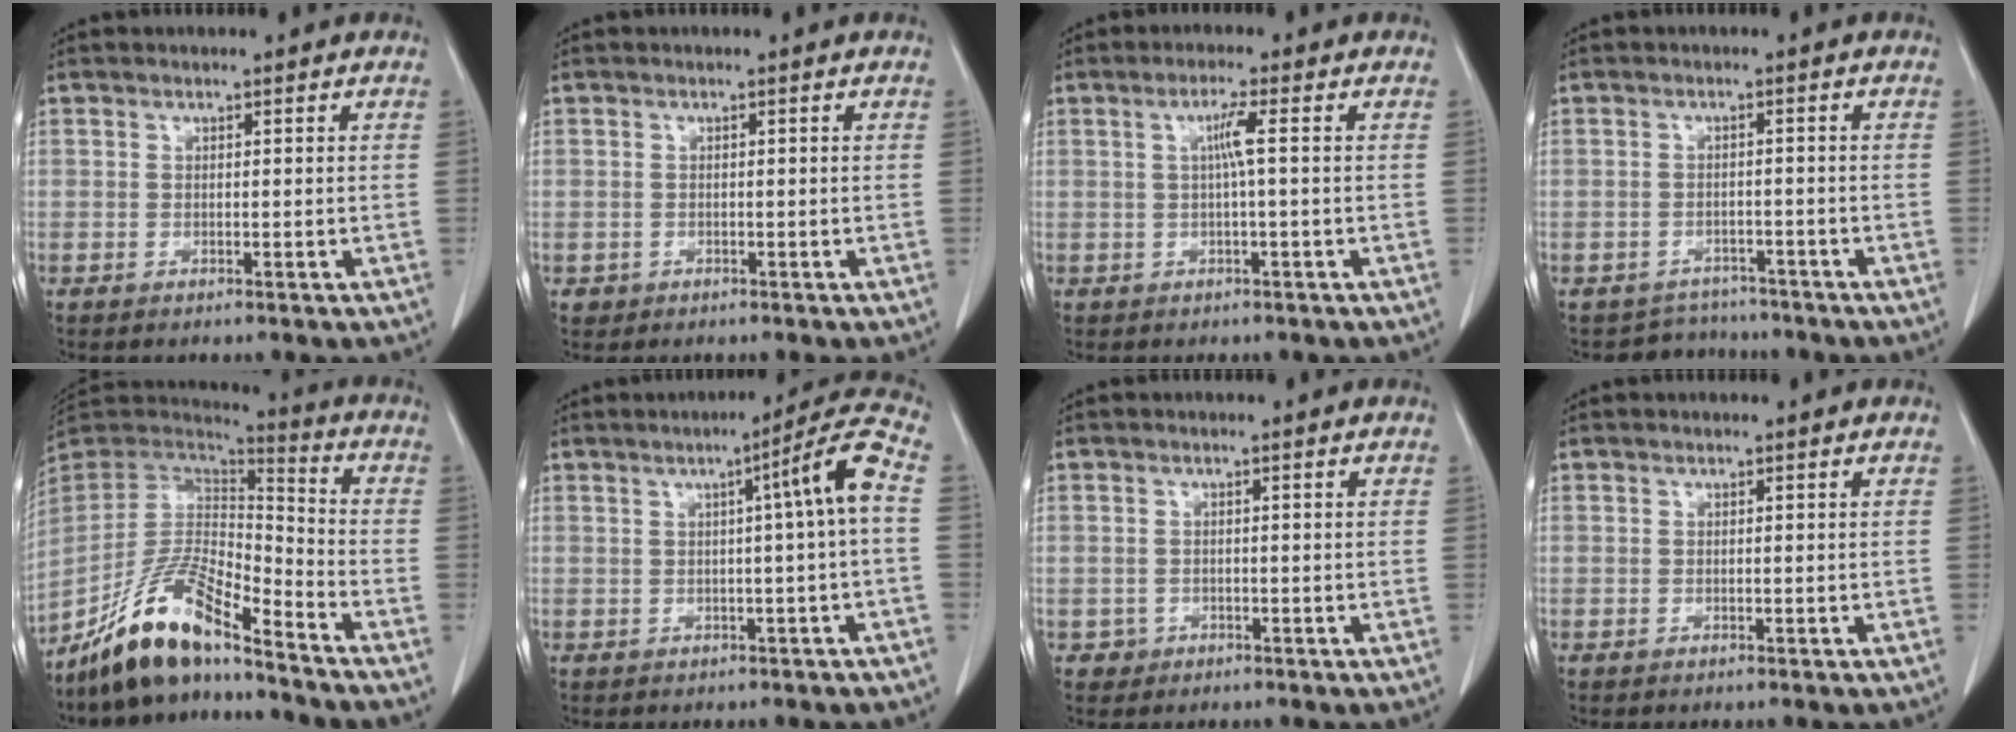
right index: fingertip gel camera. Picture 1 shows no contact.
{"total": 1.1, "force": [-0.4, 1.1, 0.0], "torque": [-0.002, 0.005, -0.004]}
{"total": 2.9, "force": [0.3, -0.4, 2.8], "torque": [-0.055, 0.004, 0.006]}
{"total": 4.1, "force": [-3.6, 1.5, -1.2], "torque": [0.016, 0.018, -0.053]}
{"total": 14.0, "force": [-11.0, 2.6, 8.2], "torque": [-0.161, 0.011, -0.204]}
{"total": 7.1, "force": [0.4, -1.0, 7.0], "torque": [-0.096, 0.015, 0.006]}
{"total": 1.6, "force": [-0.6, 1.5, -0.1], "torque": [0.004, 0.008, -0.009]}
{"total": 0.0}